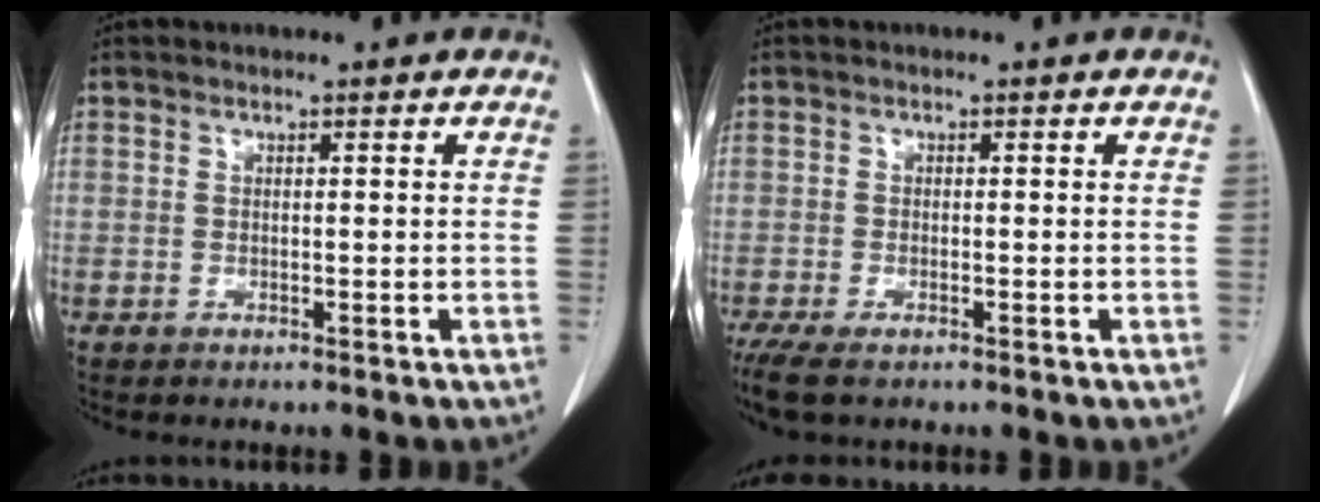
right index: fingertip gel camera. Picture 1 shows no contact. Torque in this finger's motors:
{"motor_torque": [0.53, -0.47, 0.12, 0.06]}